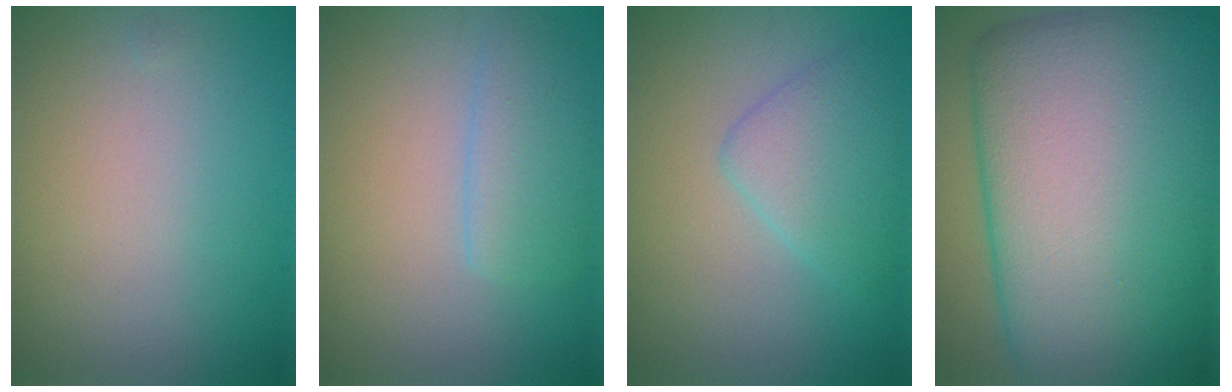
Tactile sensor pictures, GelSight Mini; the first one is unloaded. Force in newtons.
{"total": 3.1, "press": 3.1, "slide": 0.2}
{"total": 3.6, "press": 3.6, "slide": 0.3}
{"total": 20.2, "press": 20.2, "slide": 0.5}